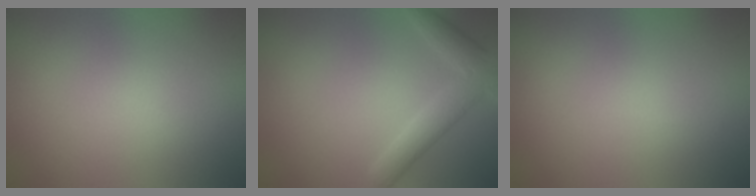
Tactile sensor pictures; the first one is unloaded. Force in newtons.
{"total": 3.7, "press": 3.7, "slide": 0.1}
{"total": 0.0}